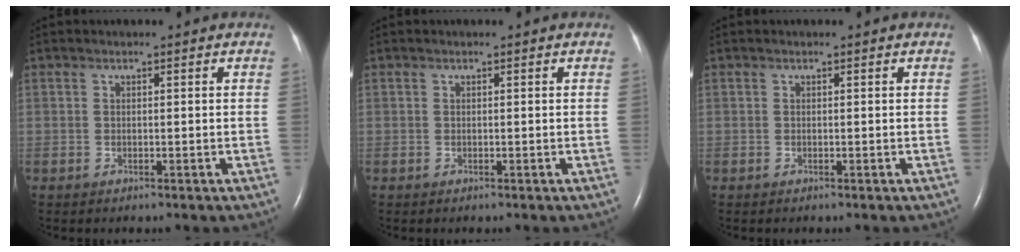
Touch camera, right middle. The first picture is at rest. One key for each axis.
{"total": 0.0}
{"total": 0.0}